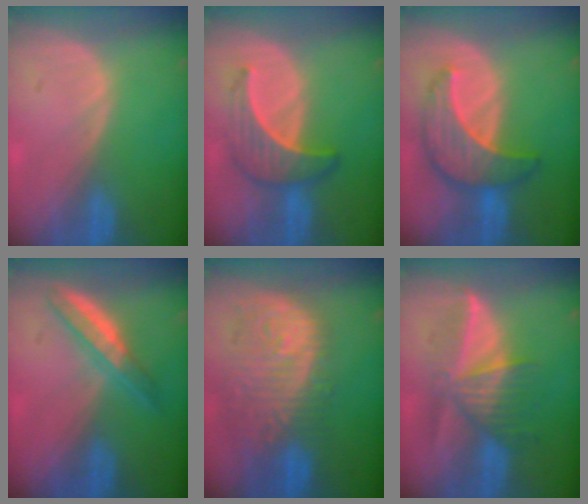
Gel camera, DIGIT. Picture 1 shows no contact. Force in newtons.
{"total": 6.6, "press": 6.2, "slide": 2.3}
{"total": 8.5, "press": 8.4, "slide": 0.5}
{"total": 4.6, "press": 4.6, "slide": 0.1}
{"total": 11.9, "press": 10.5, "slide": 5.6}
{"total": 6.9, "press": 6.9, "slide": 0.2}